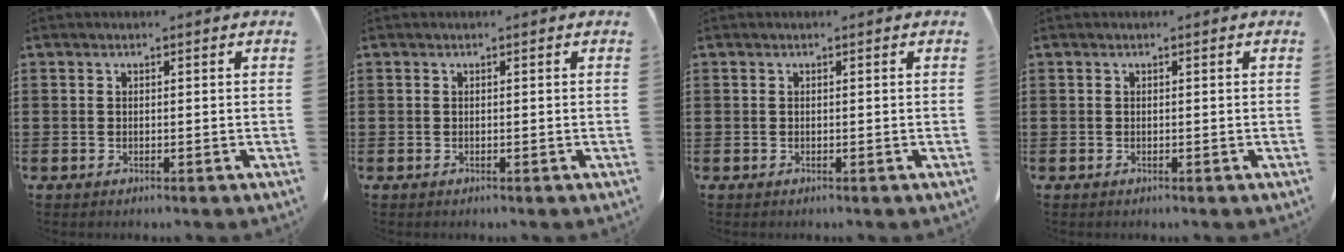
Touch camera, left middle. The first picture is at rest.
{"total": 0.0}
{"total": 0.0}
{"total": 0.0}